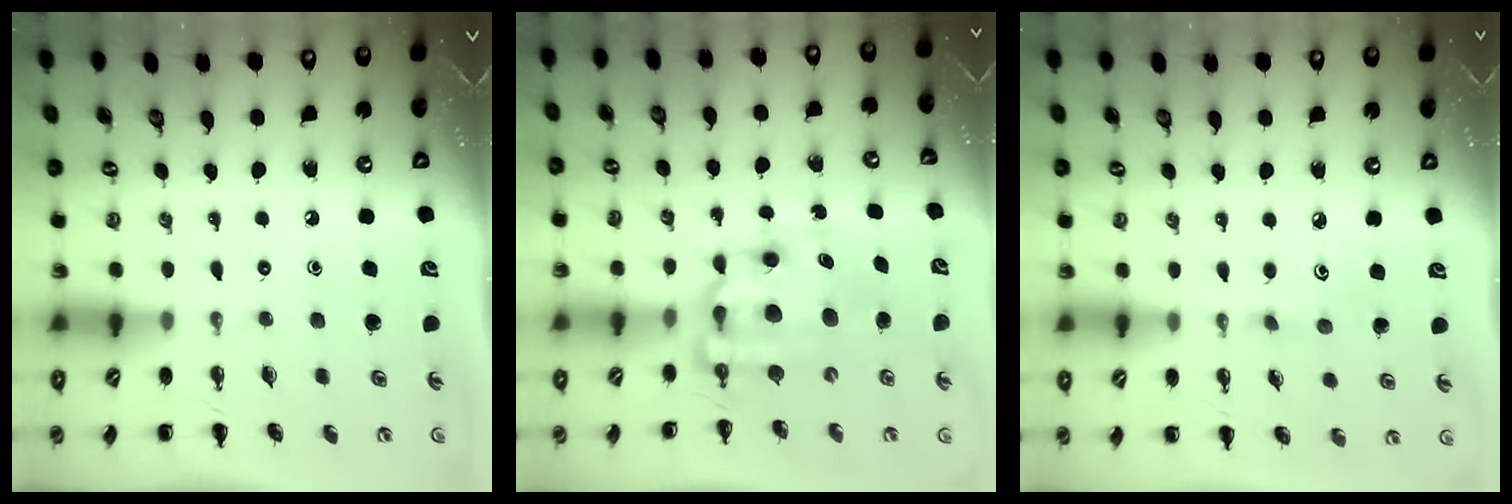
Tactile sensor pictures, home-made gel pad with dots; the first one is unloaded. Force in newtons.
{"total": 9.7, "press": 9.4, "slide": 2.6}
{"total": 3.6, "press": 3.5, "slide": 1.1}